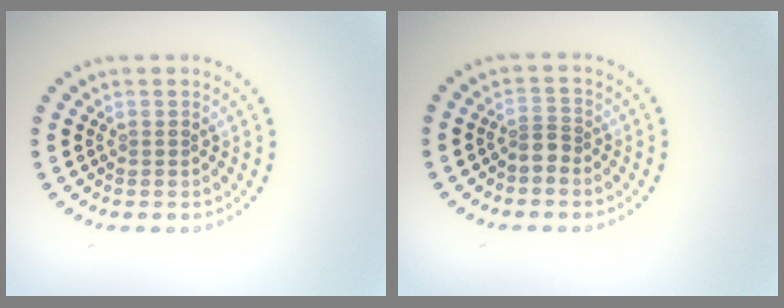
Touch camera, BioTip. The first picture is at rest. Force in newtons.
{"total": 1.2, "press": 0.9, "slide": 0.8}